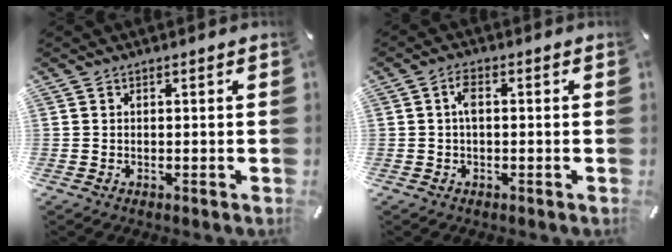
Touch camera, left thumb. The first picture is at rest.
{"total": 2.8, "force": [0.3, 1.2, 2.5], "torque": [-0.052, 0.006, 0.003]}